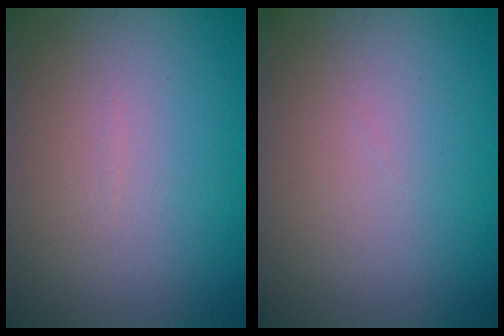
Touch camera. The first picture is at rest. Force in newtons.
{"total": 0.0}